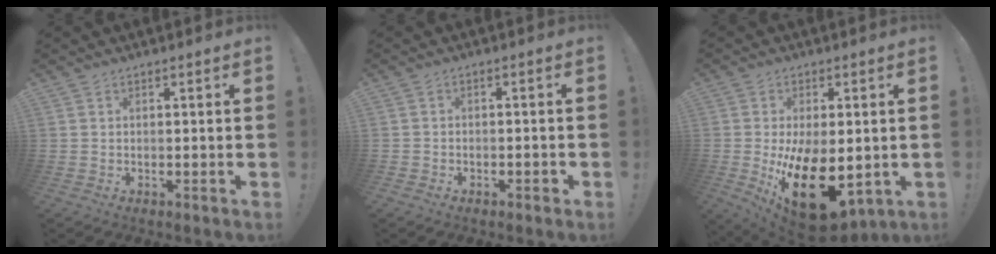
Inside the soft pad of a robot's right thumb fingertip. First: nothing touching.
{"total": 1.9, "force": [-1.4, 1.1, 0.6], "torque": [-0.005, 0.007, -0.025]}
{"total": 21.0, "force": [-4.0, 11.5, 17.1], "torque": [-0.268, -0.001, -0.044]}